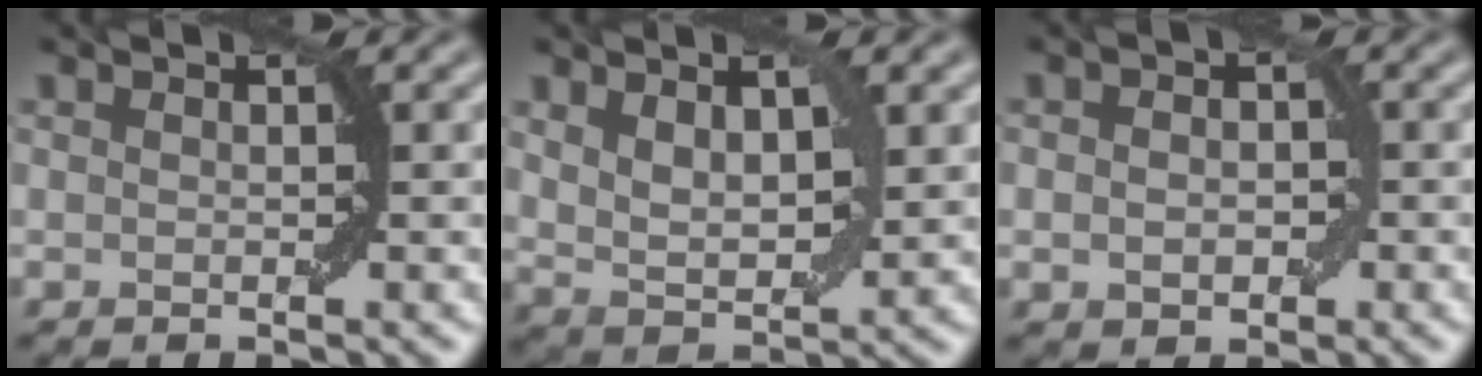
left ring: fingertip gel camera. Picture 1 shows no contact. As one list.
[{"total": 4.4, "force": [1.7, 2.1, 3.5], "torque": [-0.070, -0.004, 0.035]}, {"total": 2.4, "force": [-0.3, 1.8, 1.6], "torque": [-0.018, 0.003, -0.005]}]